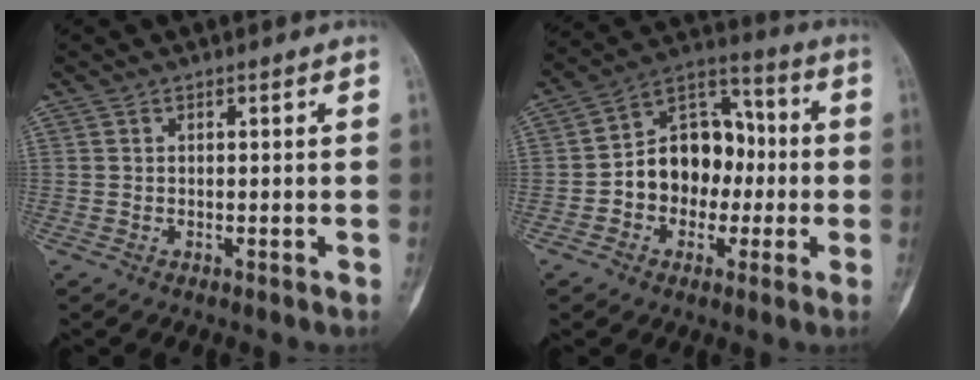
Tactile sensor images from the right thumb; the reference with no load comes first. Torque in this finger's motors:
{"motor_torque": [0.65, 0.65, 0.73, -0.79, 0.23]}